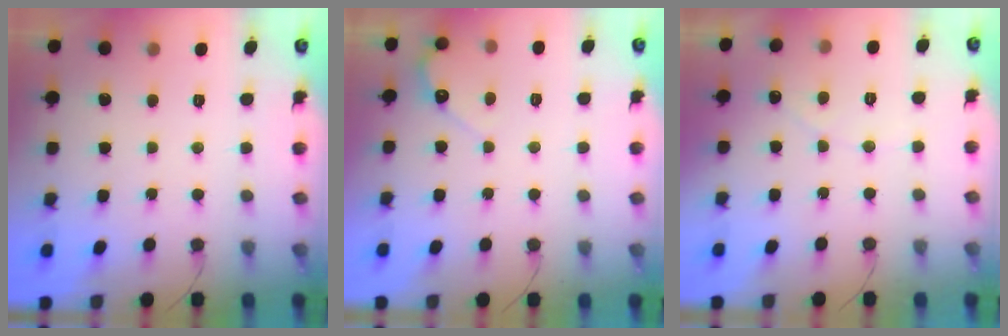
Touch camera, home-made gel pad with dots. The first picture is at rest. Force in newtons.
{"total": 3.8, "press": 3.7, "slide": 0.3}
{"total": 2.8, "press": 2.8, "slide": 0.1}